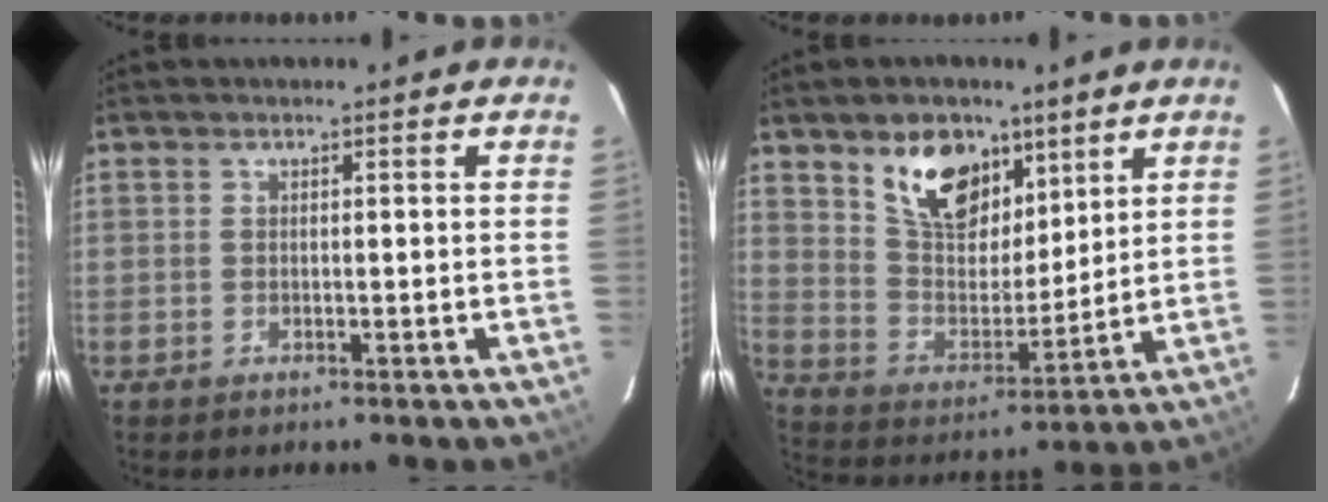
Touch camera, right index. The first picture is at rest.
{"total": 13.8, "force": [8.3, 8.0, 7.6], "torque": [-0.136, 0.010, 0.158]}